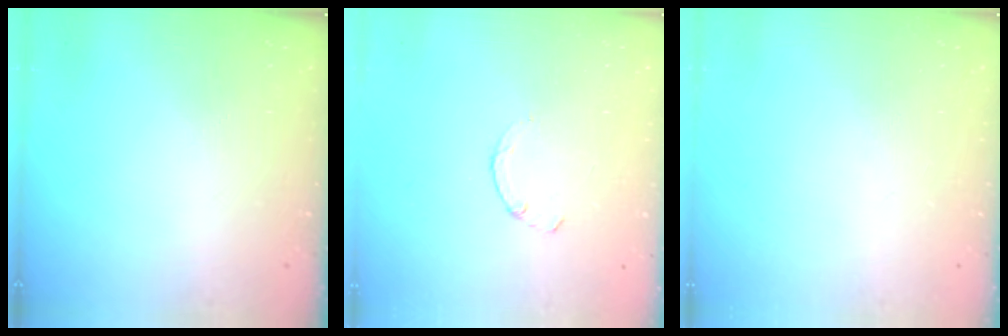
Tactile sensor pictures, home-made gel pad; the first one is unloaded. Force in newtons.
{"total": 1.5, "press": 1.4, "slide": 0.3}
{"total": 0.0}